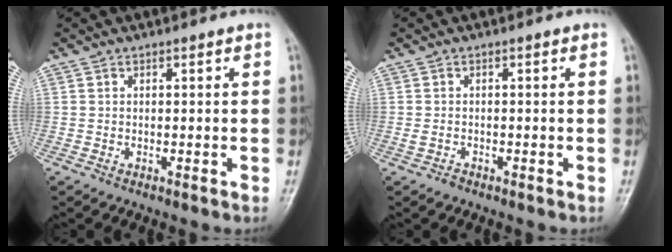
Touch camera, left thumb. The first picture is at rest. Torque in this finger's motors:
{"motor_torque": [0.00, 0.00, 0.11, 0.11, 0.00]}